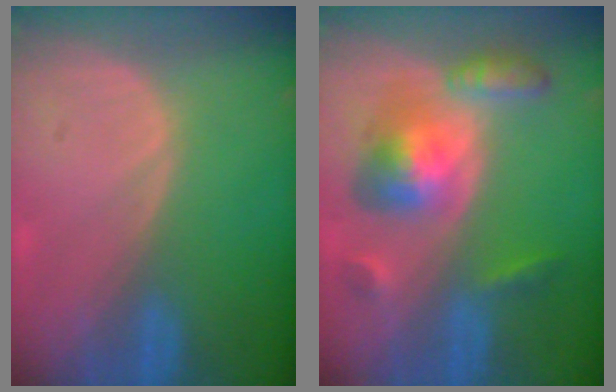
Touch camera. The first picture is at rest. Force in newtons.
{"total": 8.1, "press": 8.1, "slide": 0.5}